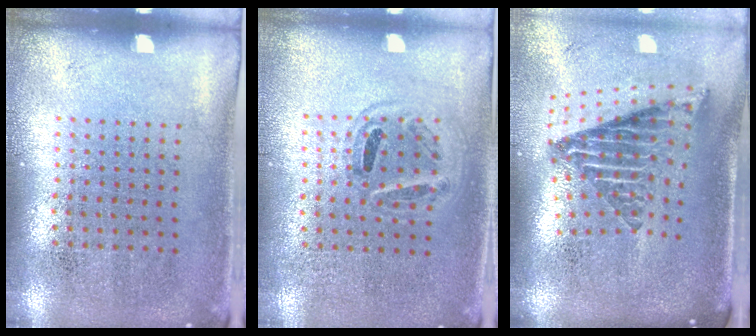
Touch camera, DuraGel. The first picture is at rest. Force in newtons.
{"total": 0.9, "press": 0.8, "slide": 0.2}
{"total": 2.9, "press": 1.8, "slide": 2.3}